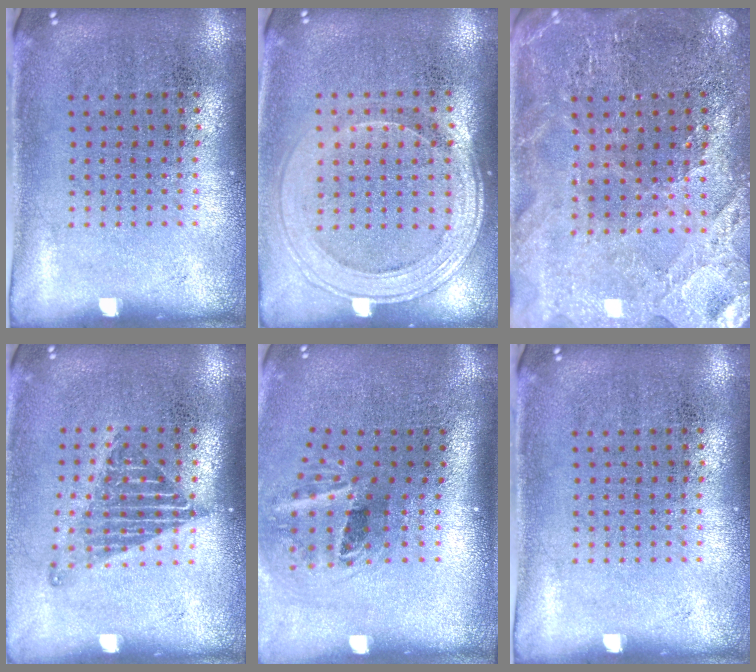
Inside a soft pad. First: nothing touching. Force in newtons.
{"total": 1.6, "press": 1.4, "slide": 0.7}
{"total": 2.4, "press": 2.3, "slide": 0.2}
{"total": 1.3, "press": 1.1, "slide": 0.7}
{"total": 2.0, "press": 1.2, "slide": 1.6}
{"total": 0.0}